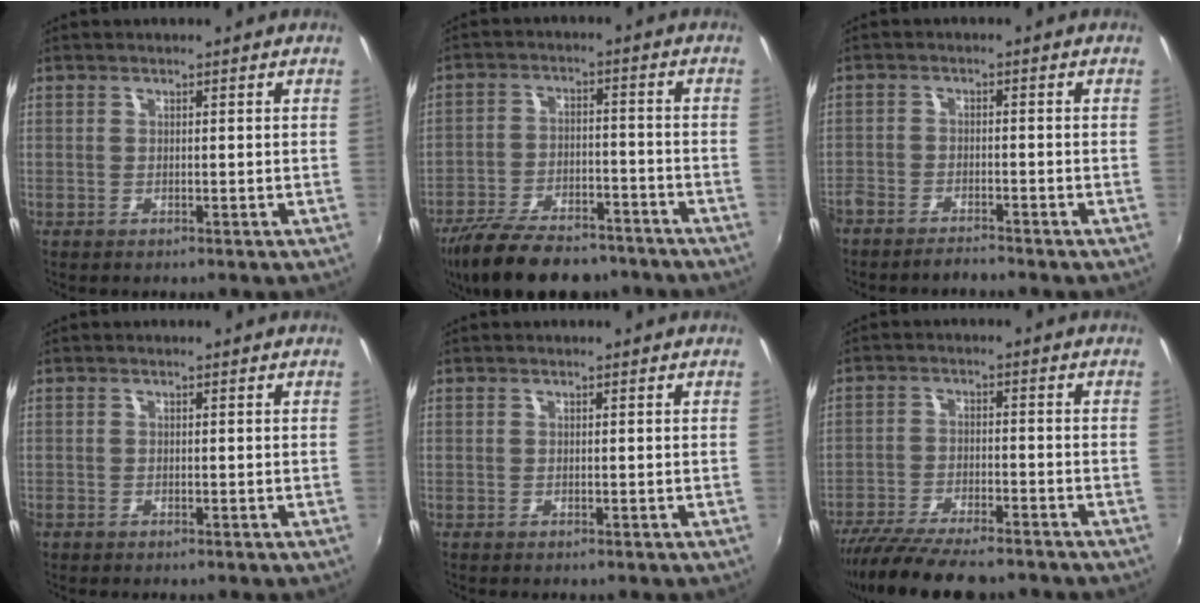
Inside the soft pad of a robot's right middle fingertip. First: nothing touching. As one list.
[{"total": 18.0, "force": [-14.2, 6.8, 8.7], "torque": [-0.183, -0.022, -0.221]}, {"total": 5.2, "force": [-4.7, 1.3, 1.6], "torque": [-0.053, -0.011, -0.085]}, {"total": 0.7, "force": [-0.6, 0.4, 0.1], "torque": [-0.004, -0.004, -0.015]}, {"total": 0.0}, {"total": 13.8, "force": [-11.6, 3.1, 6.7], "torque": [-0.146, -0.034, -0.194]}]